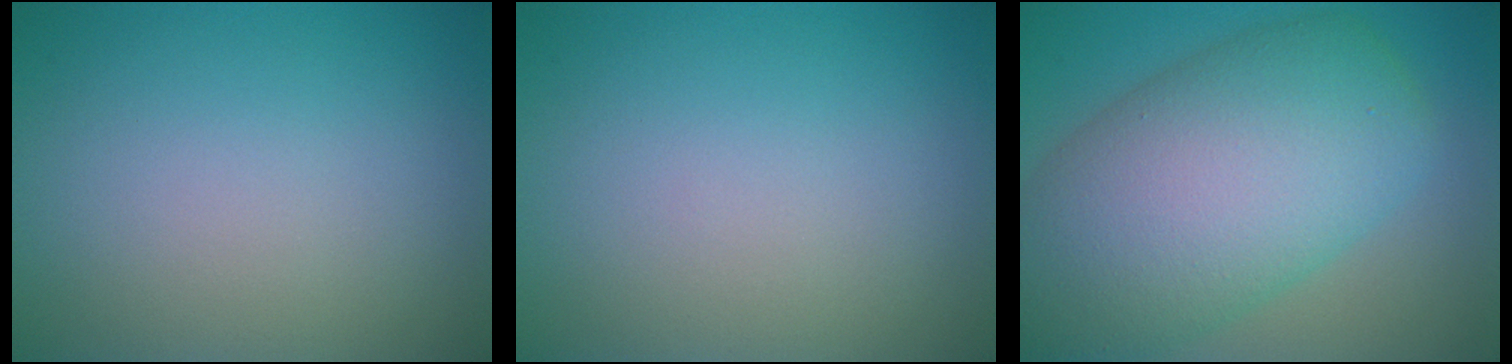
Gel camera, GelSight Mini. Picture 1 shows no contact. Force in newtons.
{"total": 0.0}
{"total": 12.2, "press": 12.2, "slide": 0.2}